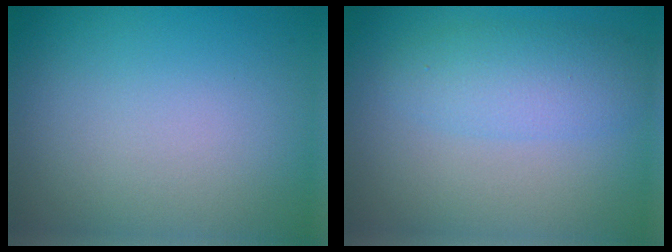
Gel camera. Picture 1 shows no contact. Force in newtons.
{"total": 3.7, "press": 3.6, "slide": 0.2}